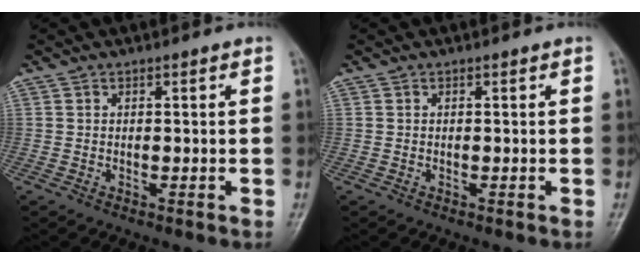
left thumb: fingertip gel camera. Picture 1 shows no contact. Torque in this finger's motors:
{"motor_torque": [-0.02, 0.02, -0.05, 0.05, 0.00]}